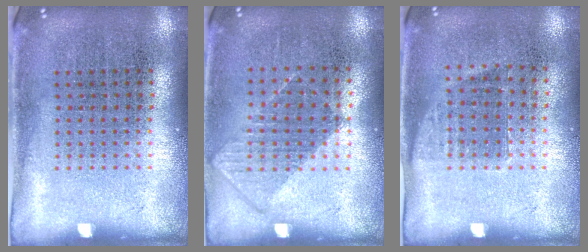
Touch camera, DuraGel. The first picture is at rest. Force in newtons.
{"total": 0.8, "press": 0.7, "slide": 0.4}
{"total": 0.7, "press": 0.7, "slide": 0.4}